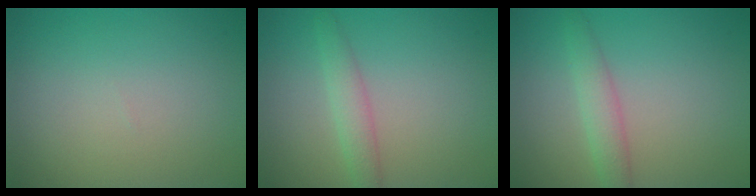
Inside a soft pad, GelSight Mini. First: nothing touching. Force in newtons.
{"total": 2.2, "press": 2.2, "slide": 0.1}
{"total": 2.3, "press": 2.3, "slide": 0.0}